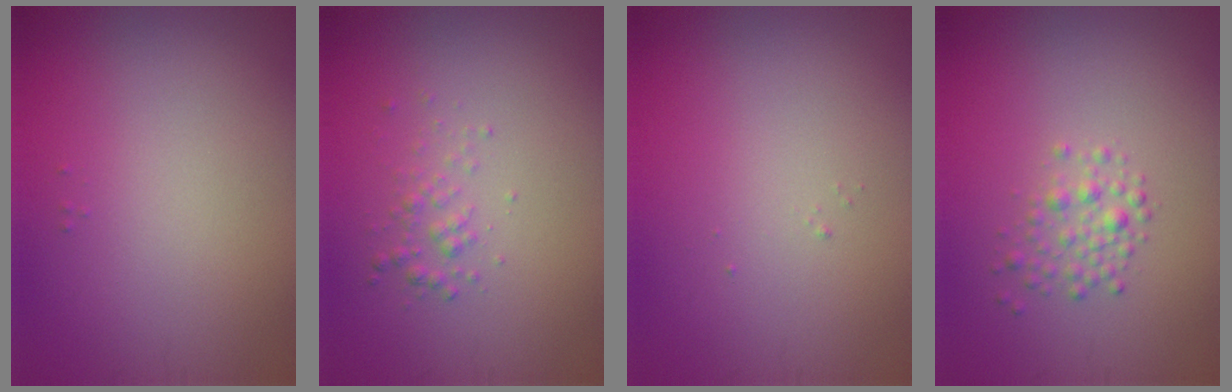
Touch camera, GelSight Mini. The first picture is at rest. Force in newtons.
{"total": 1.2, "press": 1.2, "slide": 0.1}
{"total": 0.0}
{"total": 1.8, "press": 1.8, "slide": 0.0}